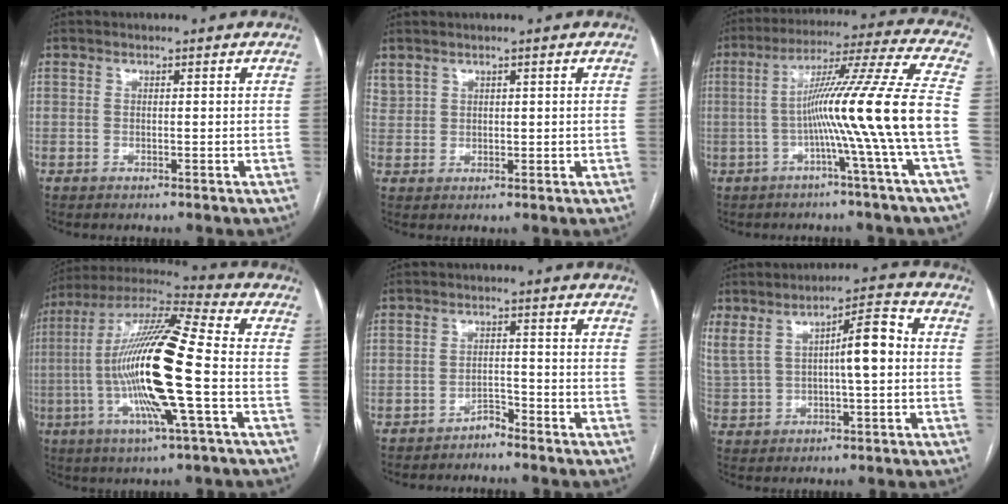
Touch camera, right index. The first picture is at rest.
{"total": 2.4, "force": [1.9, 1.3, 0.6], "torque": [-0.014, 0.010, 0.048]}
{"total": 16.0, "force": [-3.1, -3.5, 15.3], "torque": [-0.242, 0.007, -0.058]}
{"total": 19.8, "force": [-2.9, 1.0, 19.5], "torque": [-0.389, -0.004, -0.061]}
{"total": 2.1, "force": [-2.0, 0.6, 0.3], "torque": [0.001, 0.002, -0.034]}
{"total": 10.8, "force": [2.5, 3.6, 9.8], "torque": [-0.189, 0.031, 0.050]}